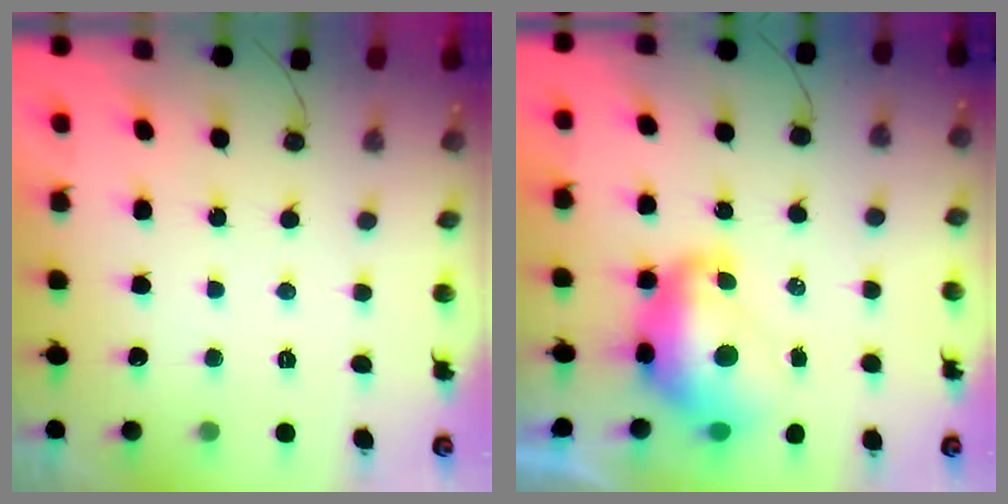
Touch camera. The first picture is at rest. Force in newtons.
{"total": 11.5, "press": 11.4, "slide": 1.2}